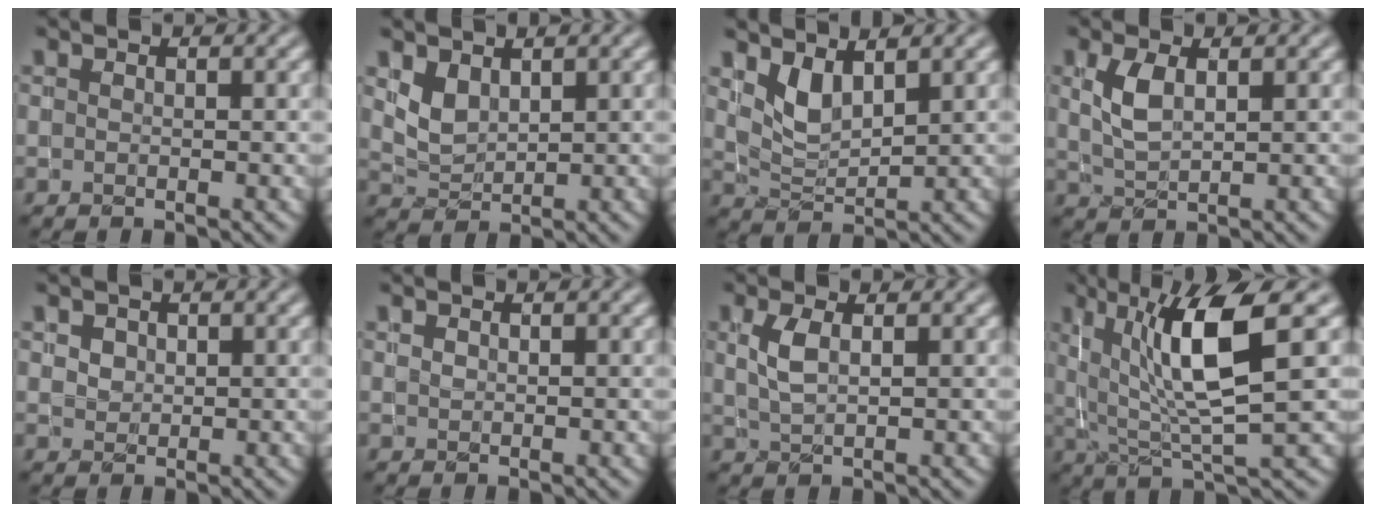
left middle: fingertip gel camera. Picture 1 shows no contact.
{"total": 2.1, "force": [1.1, 1.4, 1.2], "torque": [-0.031, -0.006, 0.029]}
{"total": 2.8, "force": [1.5, 1.3, 2.0], "torque": [-0.048, -0.011, 0.036]}
{"total": 3.0, "force": [0.7, 1.5, 2.5], "torque": [-0.060, 0.003, 0.018]}
{"total": 0.9, "force": [0.3, 0.8, 0.2], "torque": [-0.005, -0.001, 0.006]}
{"total": 0.0}
{"total": 2.3, "force": [0.5, 1.0, 2.0], "torque": [-0.051, 0.002, 0.014]}
{"total": 8.5, "force": [2.3, 1.9, 7.9], "torque": [-0.136, -0.006, 0.042]}